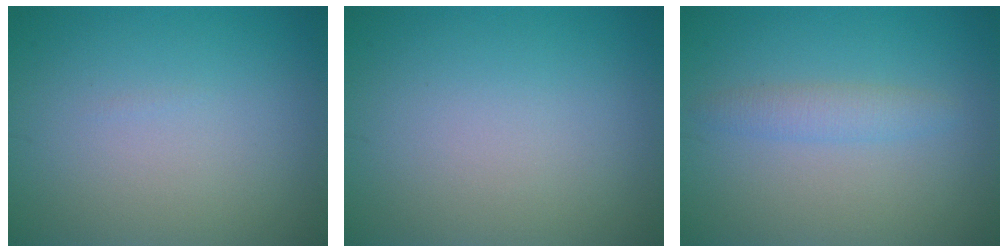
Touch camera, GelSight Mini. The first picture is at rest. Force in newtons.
{"total": 0.0}
{"total": 1.8, "press": 1.8, "slide": 0.2}